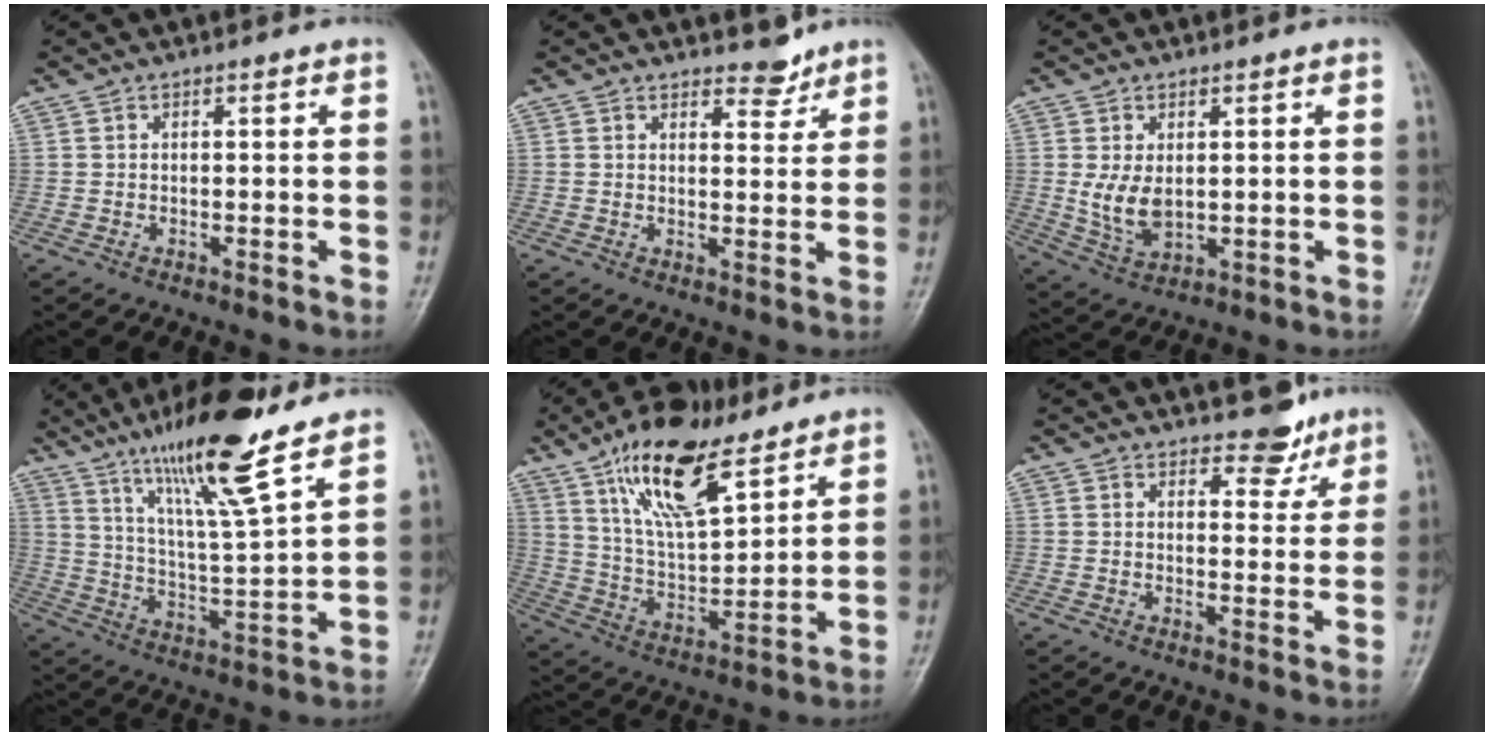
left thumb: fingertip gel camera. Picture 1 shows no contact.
{"total": 3.6, "force": [3.1, 1.6, 0.9], "torque": [0.007, -0.024, 0.046]}
{"total": 6.4, "force": [0.6, 4.0, 4.9], "torque": [-0.085, -0.014, 0.025]}
{"total": 16.4, "force": [11.5, 1.6, 11.6], "torque": [-0.195, -0.062, 0.204]}
{"total": 17.6, "force": [11.1, 6.6, 12.0], "torque": [-0.186, -0.045, 0.209]}
{"total": 5.1, "force": [4.1, 2.5, 1.7], "torque": [0.008, -0.029, 0.056]}